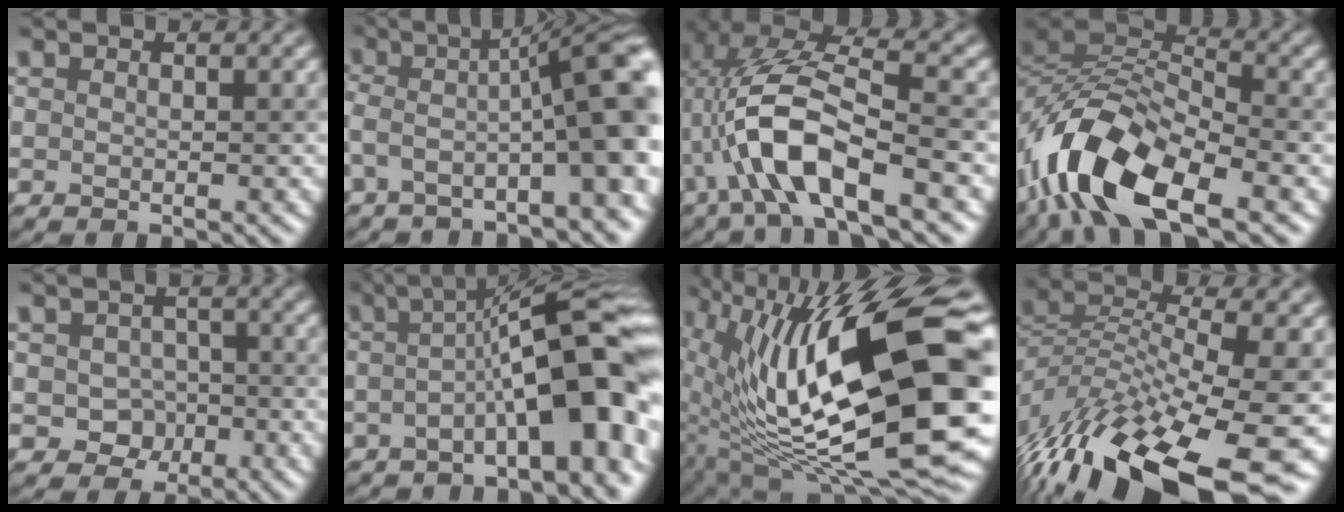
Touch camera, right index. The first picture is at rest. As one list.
[{"total": 12.2, "force": [-1.9, 3.1, 11.6], "torque": [-0.159, 0.023, -0.032]}, {"total": 8.8, "force": [-2.3, 3.0, 8.0], "torque": [-0.166, 0.010, -0.042]}, {"total": 12.1, "force": [-6.3, 5.0, 9.0], "torque": [-0.170, 0.005, -0.127]}, {"total": 3.5, "force": [-0.9, 2.9, 1.6], "torque": [-0.006, -0.003, -0.016]}, {"total": 12.6, "force": [-2.4, 3.1, 12.0], "torque": [-0.161, 0.024, -0.042]}, {"total": 18.1, "force": [2.3, 6.6, 16.8], "torque": [-0.285, 0.004, 0.044]}, {"total": 15.3, "force": [-8.1, 5.6, 11.6], "torque": [-0.237, 0.003, -0.141]}]